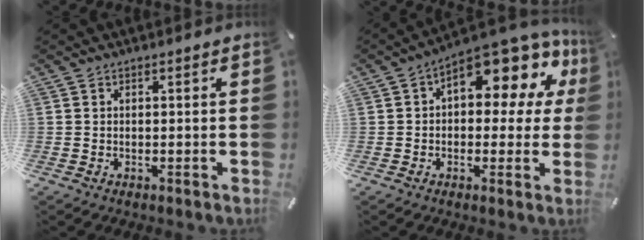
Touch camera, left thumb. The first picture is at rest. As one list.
[{"total": 12.8, "force": [6.8, 6.0, 9.0], "torque": [-0.118, -0.063, 0.111]}]